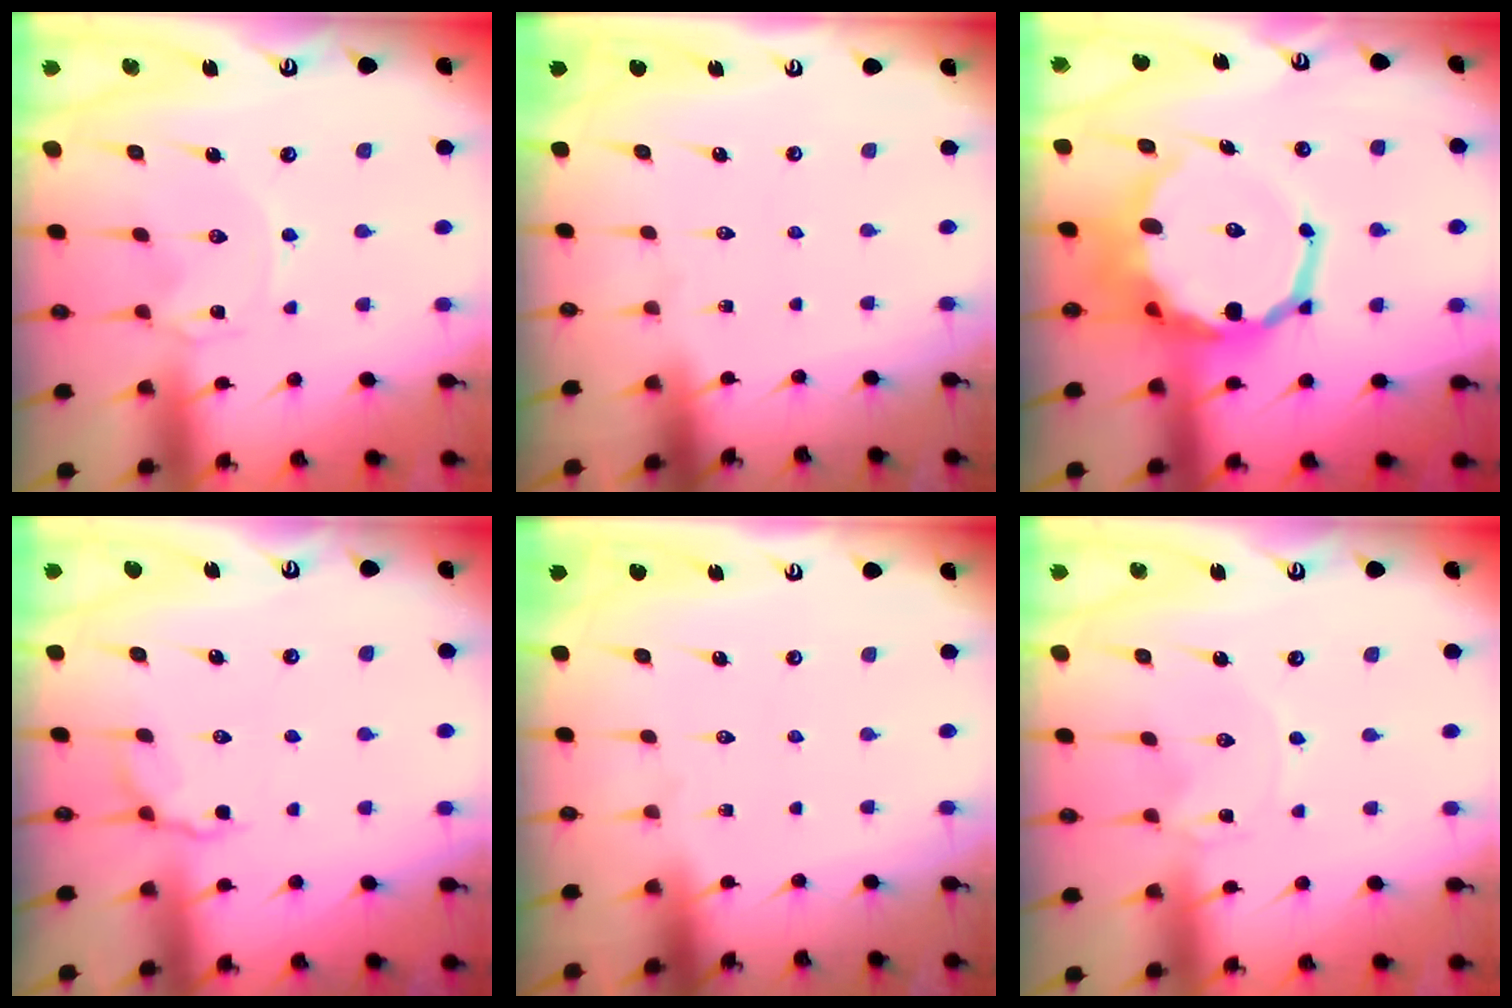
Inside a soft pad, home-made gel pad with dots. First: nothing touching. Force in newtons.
{"total": 0.0}
{"total": 16.7, "press": 16.3, "slide": 3.7}
{"total": 3.8, "press": 3.5, "slide": 1.4}
{"total": 0.0}
{"total": 0.0}